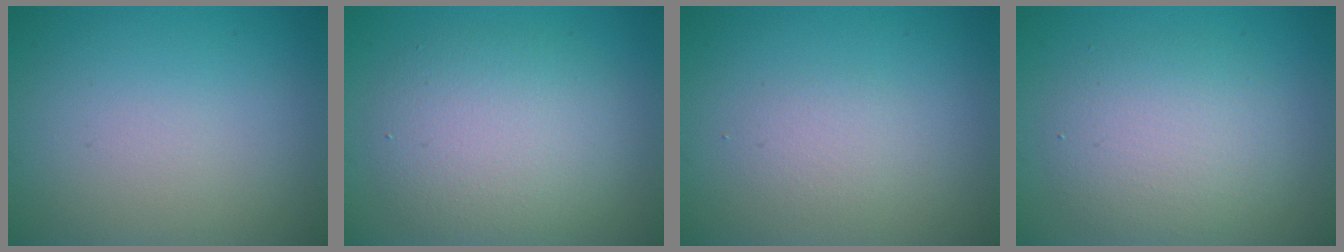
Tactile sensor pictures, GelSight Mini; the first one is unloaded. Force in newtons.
{"total": 5.7, "press": 5.7, "slide": 0.4}
{"total": 1.4, "press": 1.4, "slide": 0.0}
{"total": 4.4, "press": 4.4, "slide": 0.3}